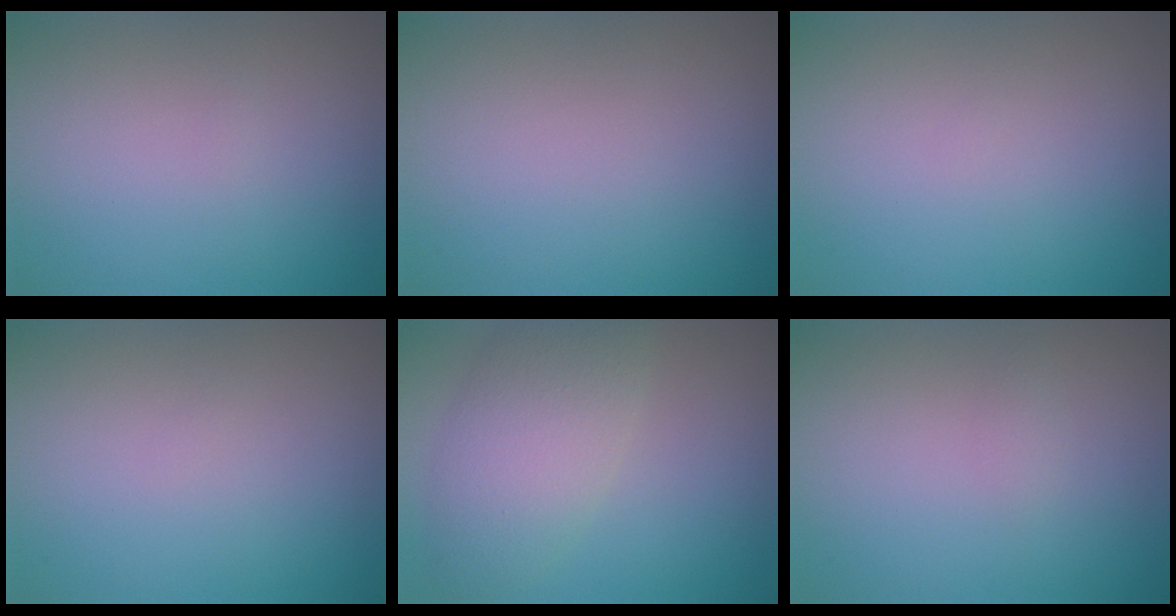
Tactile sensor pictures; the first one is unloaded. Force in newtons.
{"total": 0.0}
{"total": 0.0}
{"total": 0.0}
{"total": 6.1, "press": 6.1, "slide": 0.2}
{"total": 0.6, "press": 0.6, "slide": 0.1}